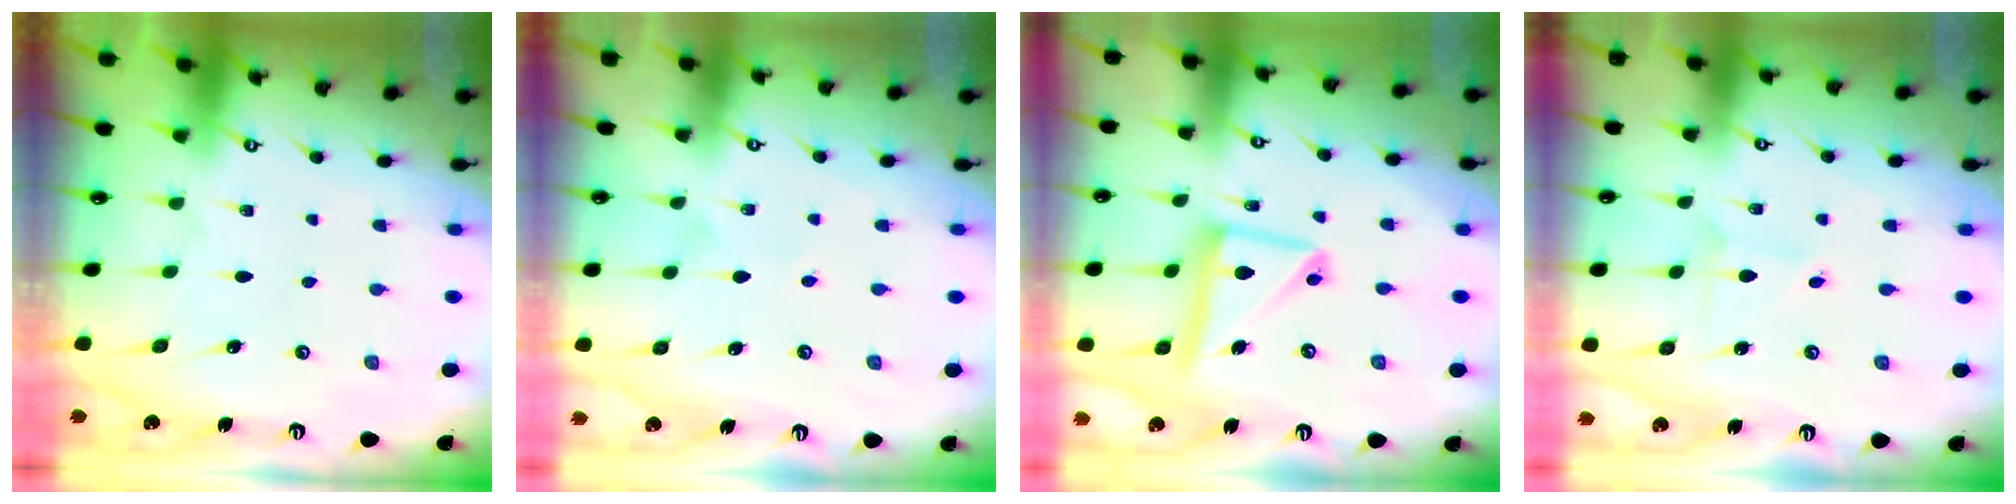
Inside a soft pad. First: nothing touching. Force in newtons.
{"total": 2.5, "press": 2.3, "slide": 0.9}
{"total": 14.1, "press": 14.1, "slide": 1.5}
{"total": 1.4, "press": 1.4, "slide": 0.1}